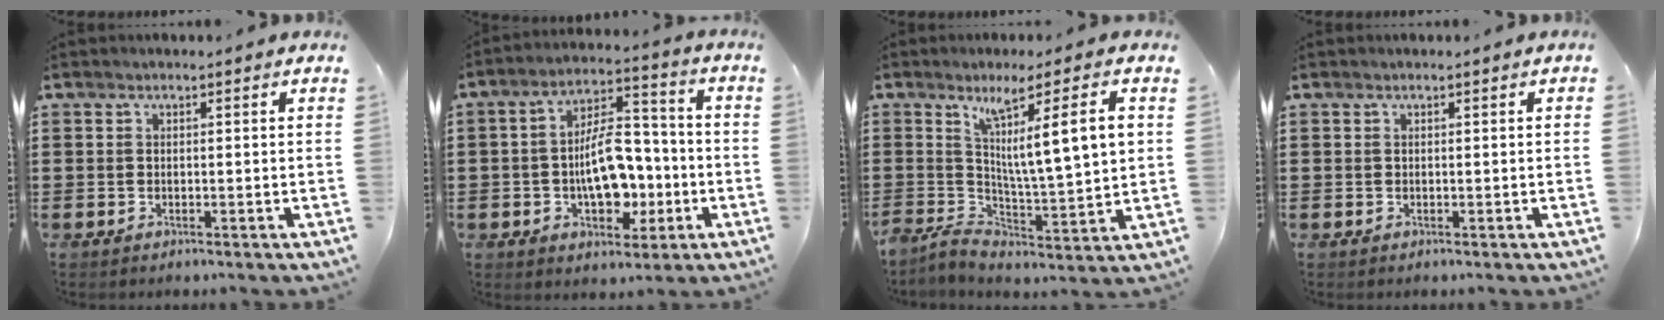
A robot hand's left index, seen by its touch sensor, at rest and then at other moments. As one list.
[{"total": 11.0, "force": [-2.2, 6.4, 8.7], "torque": [-0.147, 0.008, -0.041]}, {"total": 9.9, "force": [3.1, 1.2, 9.3], "torque": [-0.161, -0.012, 0.041]}, {"total": 0.0}]